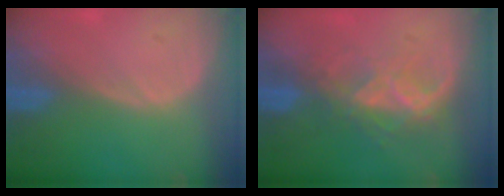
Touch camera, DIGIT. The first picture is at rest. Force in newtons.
{"total": 6.7, "press": 6.0, "slide": 3.0}